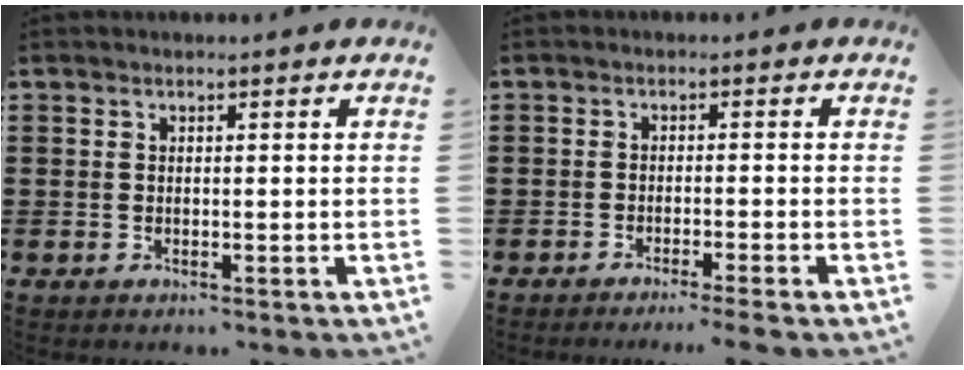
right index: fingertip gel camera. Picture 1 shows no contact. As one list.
[{"total": 1.9, "force": [-1.6, -0.3, 0.9], "torque": [-0.015, -0.001, -0.031]}]